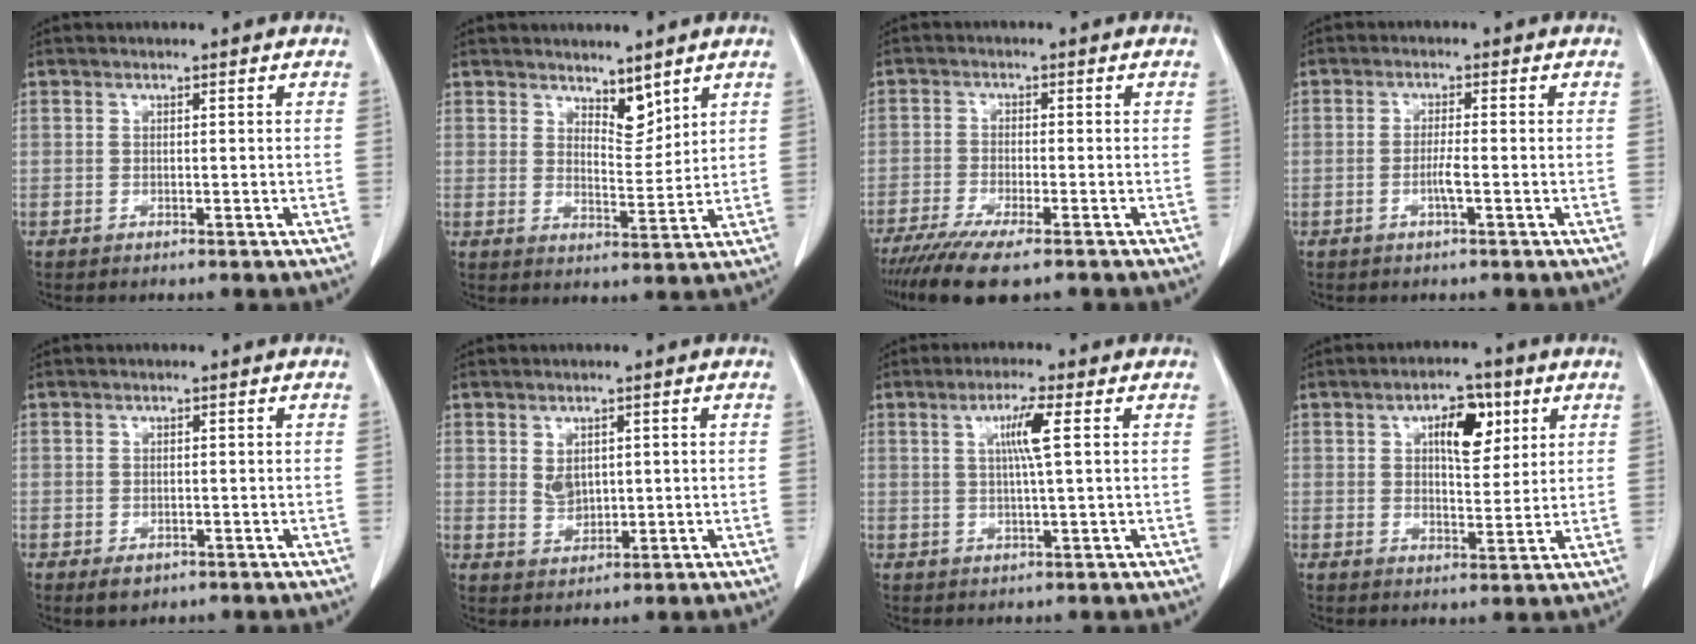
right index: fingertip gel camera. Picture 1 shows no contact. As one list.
[{"total": 4.4, "force": [3.6, 1.7, 2.0], "torque": [-0.029, -0.010, 0.066]}, {"total": 9.5, "force": [-7.1, 1.3, 6.1], "torque": [-0.097, -0.021, -0.114]}, {"total": 2.5, "force": [-0.8, 0.0, 2.4], "torque": [-0.048, -0.002, -0.017]}, {"total": 2.1, "force": [-1.1, 1.4, 1.0], "torque": [-0.015, -0.001, -0.007]}, {"total": 3.1, "force": [0.8, 2.2, 2.1], "torque": [-0.042, 0.000, 0.024]}, {"total": 4.6, "force": [1.2, -0.7, 4.4], "torque": [-0.082, -0.001, 0.022]}, {"total": 7.1, "force": [2.9, 3.1, 5.7], "torque": [-0.089, 0.009, 0.047]}]